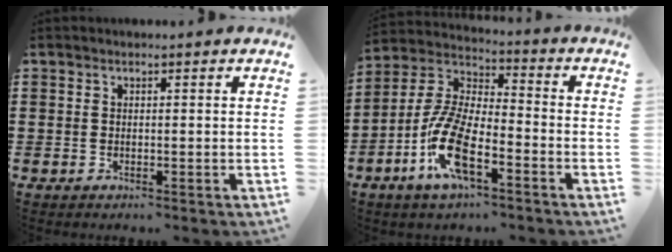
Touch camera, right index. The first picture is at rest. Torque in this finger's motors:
{"motor_torque": [1.61, 0.53, 1.05, 0.21]}